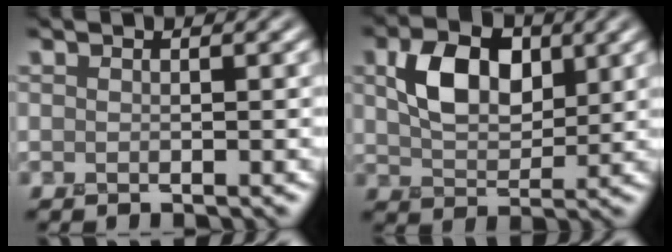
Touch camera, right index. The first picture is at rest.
{"total": 5.3, "force": [1.1, 3.5, 3.8], "torque": [-0.076, -0.001, 0.017]}